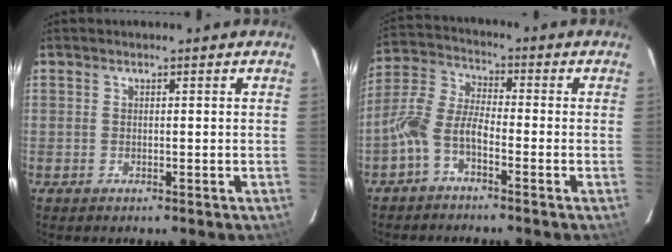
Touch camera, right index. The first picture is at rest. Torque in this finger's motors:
{"motor_torque": [1.18, -0.60, 0.66, 0.17]}